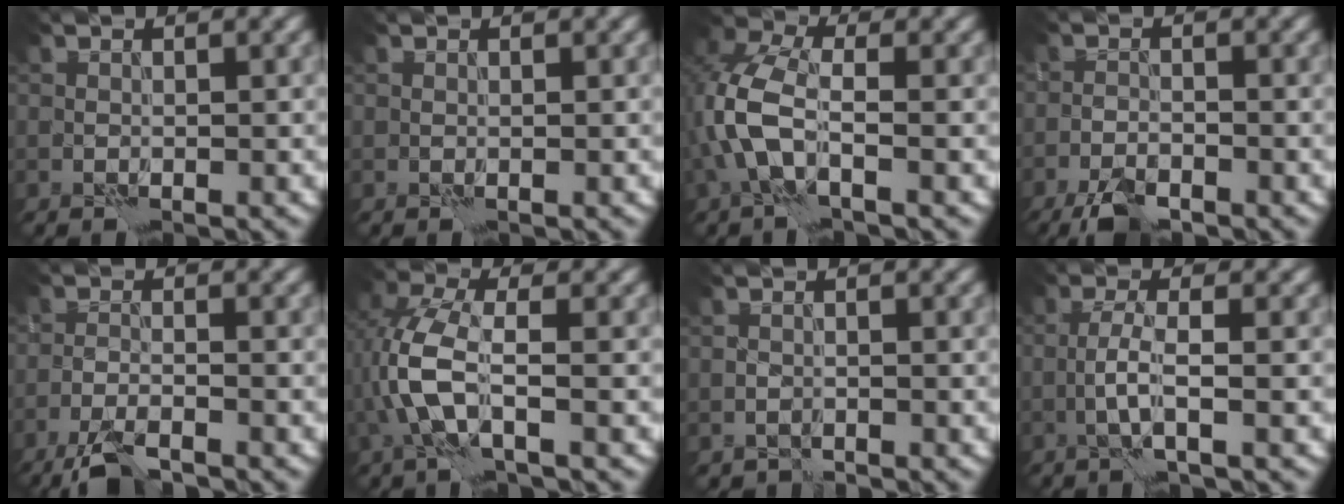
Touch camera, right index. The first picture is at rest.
{"total": 0.0}
{"total": 5.7, "force": [-1.3, 3.0, 4.7], "torque": [-0.122, 0.011, -0.037]}
{"total": 3.9, "force": [-3.0, 1.3, 2.1], "torque": [-0.042, -0.004, -0.063]}
{"total": 3.9, "force": [-3.1, 0.7, 2.1], "torque": [-0.047, -0.005, -0.066]}
{"total": 5.1, "force": [-0.9, 2.1, 4.6], "torque": [-0.111, 0.012, -0.026]}
{"total": 0.8, "force": [-0.7, 0.5, 0.0], "torque": [-0.002, 0.002, -0.014]}
{"total": 2.4, "force": [-0.5, 0.3, 2.4], "torque": [-0.051, 0.007, -0.017]}